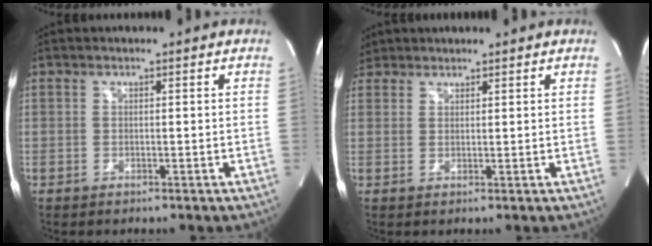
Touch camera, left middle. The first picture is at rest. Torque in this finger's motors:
{"motor_torque": [2.14, 0.00, 1.05, 0.21]}